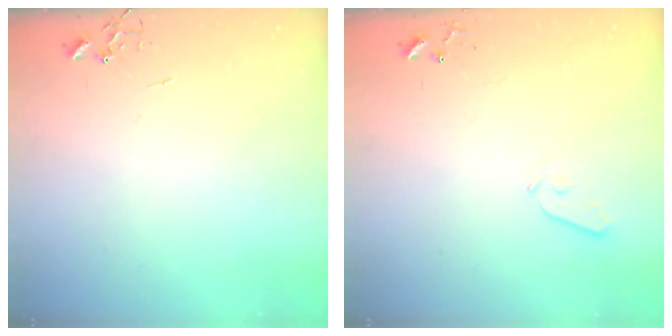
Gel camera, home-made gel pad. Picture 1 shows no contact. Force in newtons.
{"total": 3.7, "press": 3.6, "slide": 0.6}